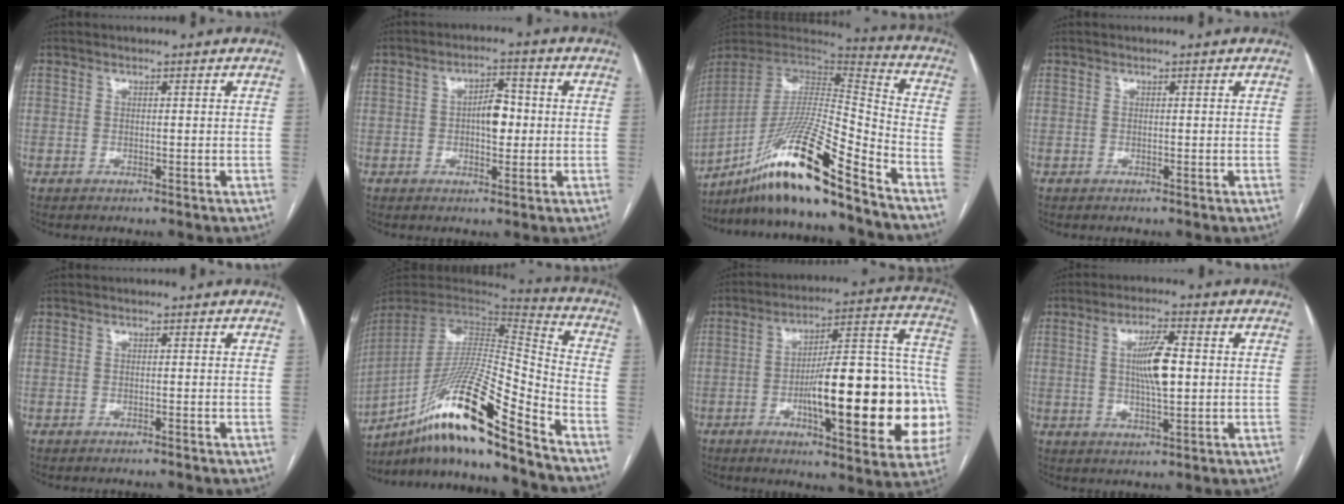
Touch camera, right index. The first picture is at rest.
{"total": 4.7, "force": [-0.1, 2.0, 4.3], "torque": [-0.069, 0.010, 0.002]}
{"total": 20.8, "force": [-15.4, 0.2, 14.0], "torque": [-0.290, -0.009, -0.284]}
{"total": 0.0}
{"total": 0.6, "force": [-0.5, -0.3, 0.0], "torque": [-0.003, 0.000, -0.010]}
{"total": 22.6, "force": [-16.0, 0.2, 16.0], "torque": [-0.312, -0.013, -0.293]}
{"total": 25.6, "force": [-5.7, 5.4, 24.3], "torque": [-0.266, 0.027, -0.068]}
{"total": 7.1, "force": [0.6, 1.2, 7.0], "torque": [-0.131, 0.004, 0.012]}